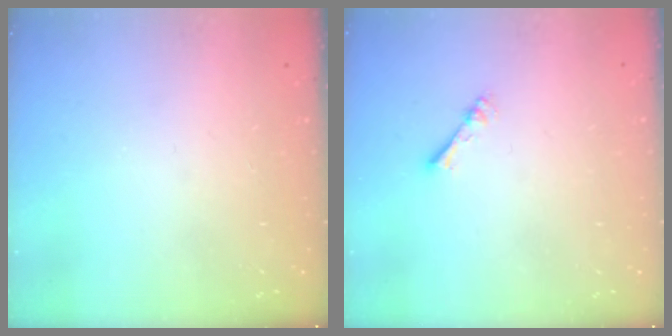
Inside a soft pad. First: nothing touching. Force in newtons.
{"total": 1.7, "press": 1.7, "slide": 0.2}